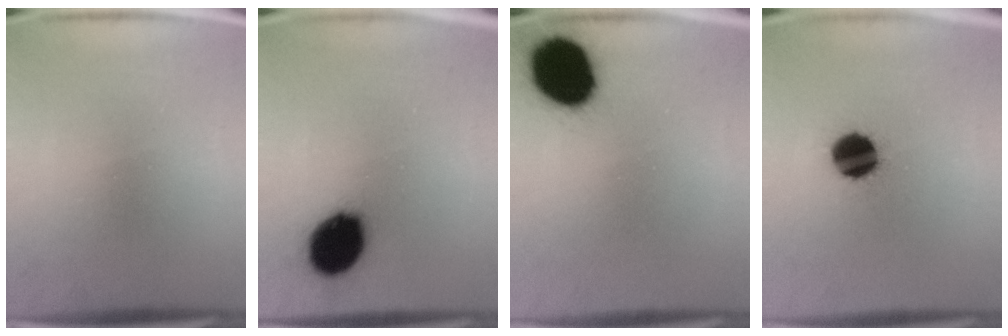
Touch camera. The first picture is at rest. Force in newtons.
{"total": 14.1}
{"total": 17.9}
{"total": 10.9}